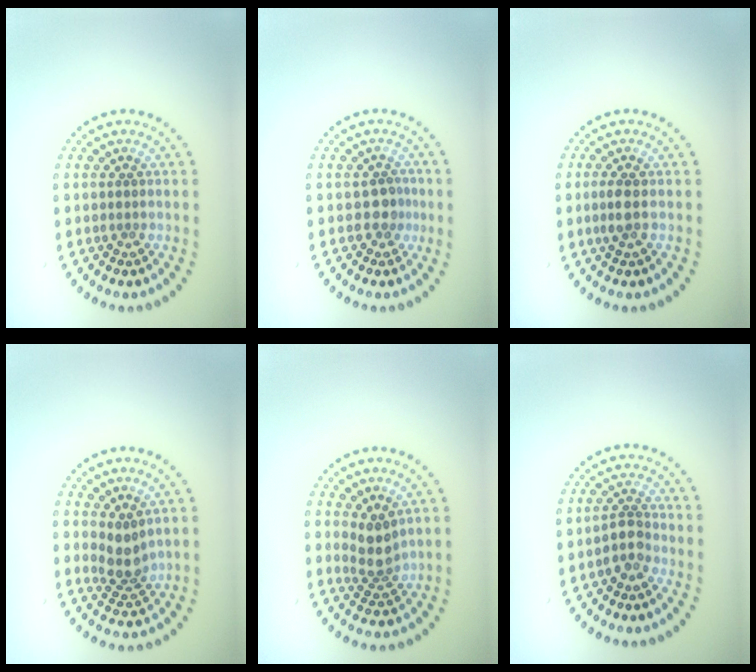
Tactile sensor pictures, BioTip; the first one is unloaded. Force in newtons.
{"total": 1.8, "press": 1.5, "slide": 0.9}
{"total": 1.4, "press": 1.3, "slide": 0.5}
{"total": 2.6, "press": 2.0, "slide": 1.7}
{"total": 2.8, "press": 2.2, "slide": 1.7}
{"total": 1.9, "press": 1.6, "slide": 1.1}